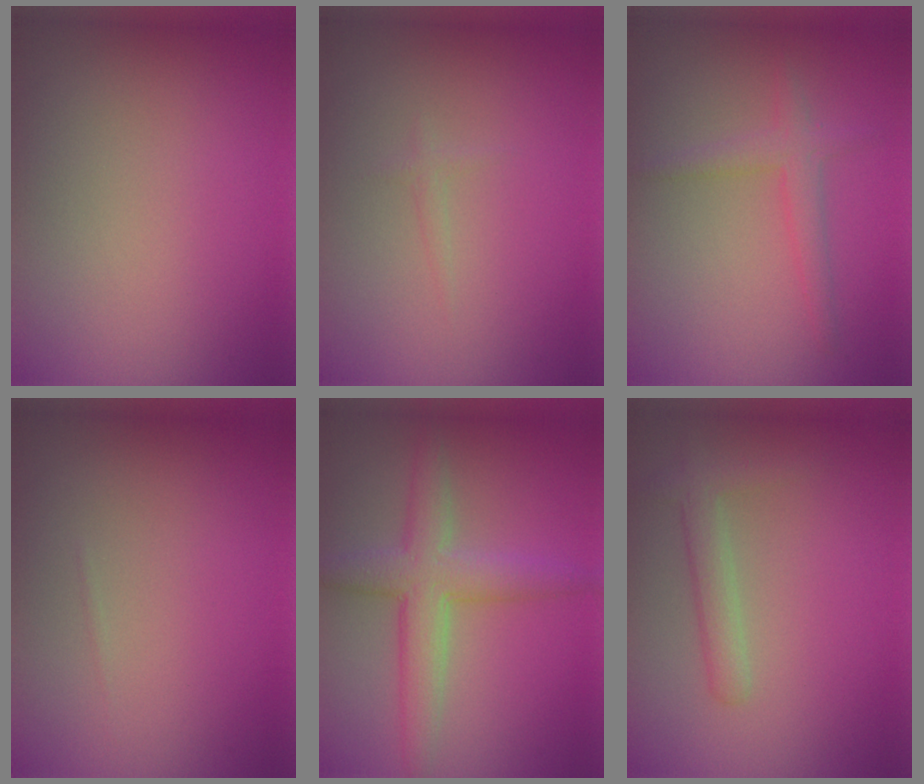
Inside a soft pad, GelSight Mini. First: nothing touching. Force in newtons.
{"total": 0.7, "press": 0.6, "slide": 0.1}
{"total": 2.1, "press": 2.1, "slide": 0.1}
{"total": 0.0}
{"total": 4.6, "press": 4.6, "slide": 0.2}
{"total": 2.2, "press": 2.2, "slide": 0.2}